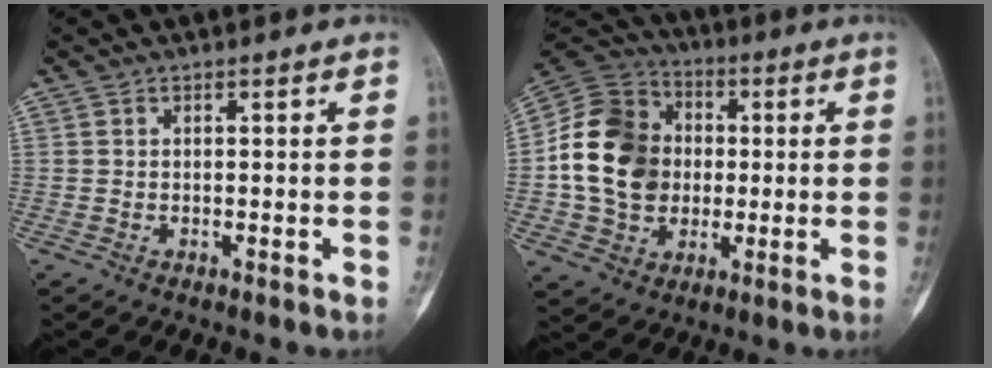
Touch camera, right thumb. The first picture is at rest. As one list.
[{"total": 17.8, "force": [0.0, 14.7, 10.1], "torque": [-0.165, 0.021, -0.001]}]